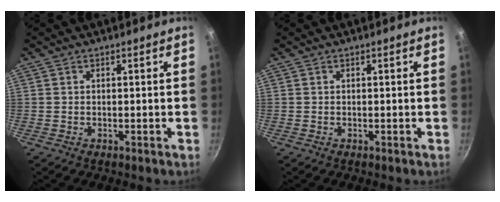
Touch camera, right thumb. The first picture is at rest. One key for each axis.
{"total": 0.0}